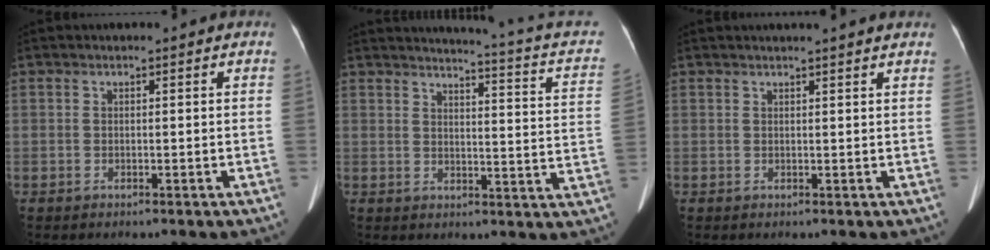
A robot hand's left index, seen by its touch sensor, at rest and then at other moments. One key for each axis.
{"total": 14.1, "fx": 11.6, "fy": 0.7, "fz": 8.0, "tx": -0.111, "ty": -0.054, "tz": 0.106}
{"total": 5.3, "fx": 4.8, "fy": -0.2, "fz": 2.2, "tx": -0.033, "ty": 0.019, "tz": 0.048}